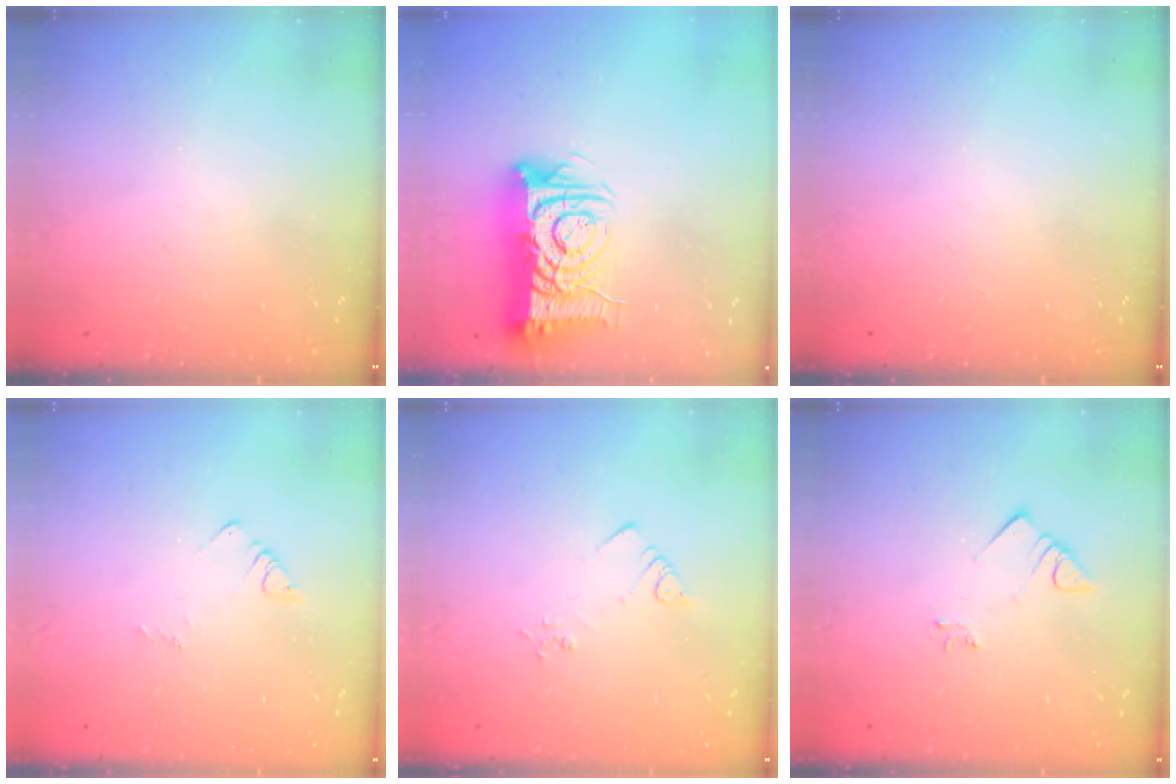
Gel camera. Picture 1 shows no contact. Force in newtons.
{"total": 14.6, "press": 14.5, "slide": 1.7}
{"total": 0.0}
{"total": 3.2, "press": 3.2, "slide": 0.3}
{"total": 2.4, "press": 2.4, "slide": 0.4}
{"total": 3.2, "press": 3.2, "slide": 0.1}